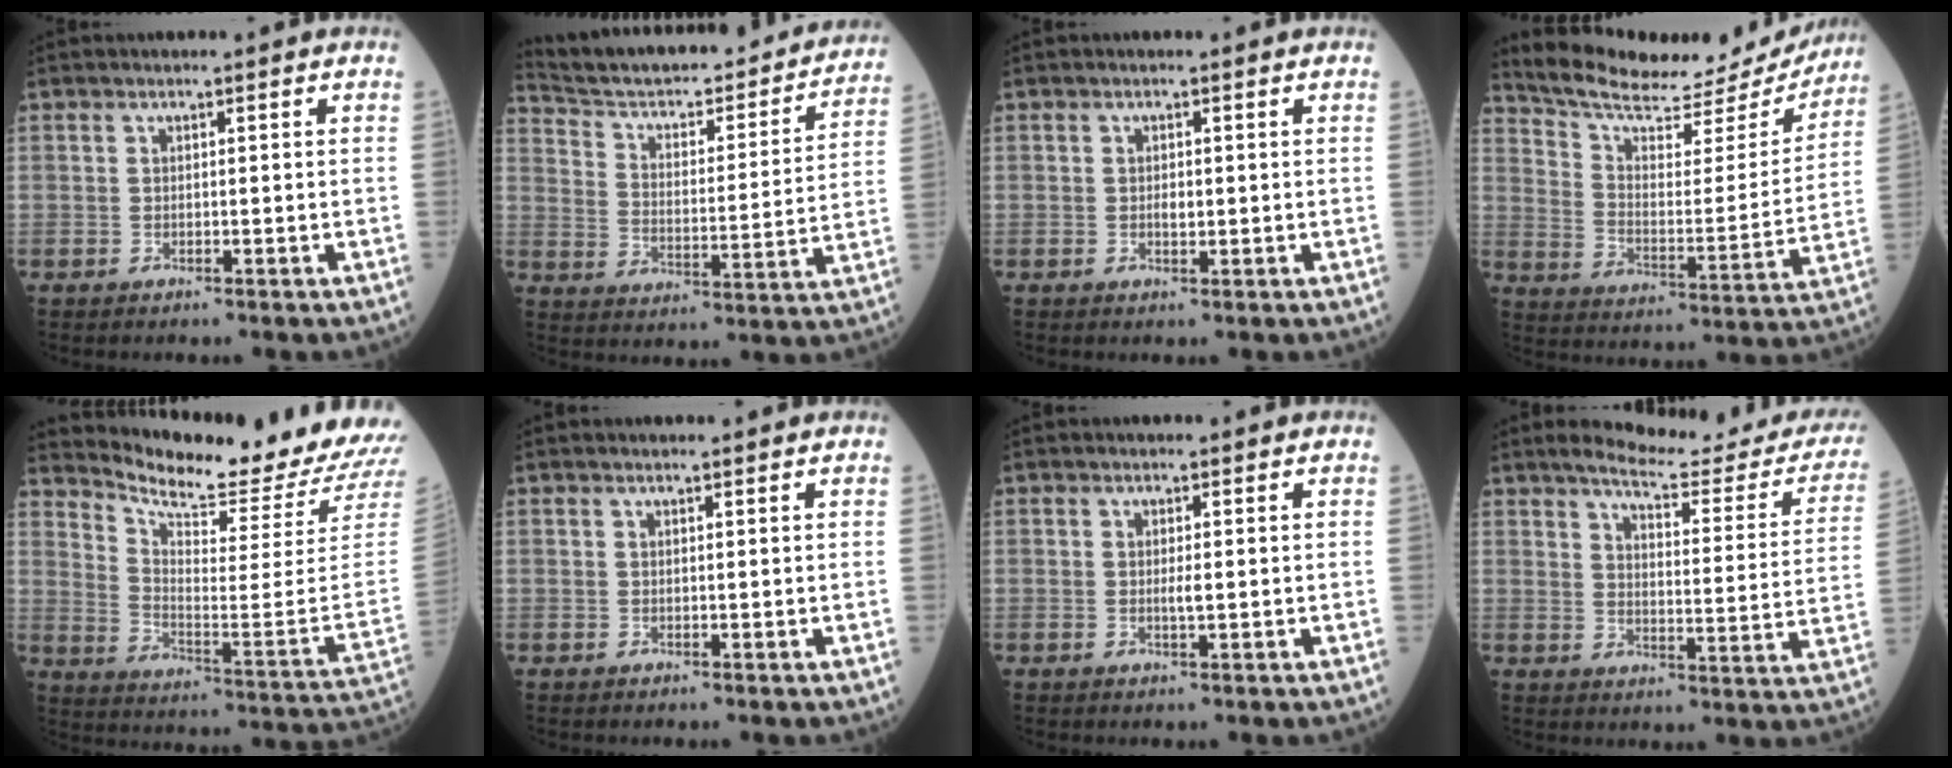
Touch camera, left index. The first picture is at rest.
{"total": 25.8, "force": [23.3, 5.2, 9.9], "torque": [-0.153, -0.025, 0.311]}
{"total": 1.1, "force": [0.0, 0.5, 0.9], "torque": [-0.019, -0.002, 0.002]}
{"total": 22.4, "force": [21.2, 3.6, 6.4], "torque": [-0.103, -0.045, 0.294]}
{"total": 20.4, "force": [19.8, -1.0, 4.8], "torque": [-0.107, -0.130, 0.269]}
{"total": 1.9, "force": [1.8, 0.1, 0.7], "torque": [-0.009, 0.013, 0.024]}
{"total": 1.1, "force": [0.2, 0.1, 1.1], "torque": [-0.027, -0.002, 0.002]}
{"total": 18.7, "force": [17.3, 3.0, 6.4], "torque": [-0.068, -0.065, 0.196]}